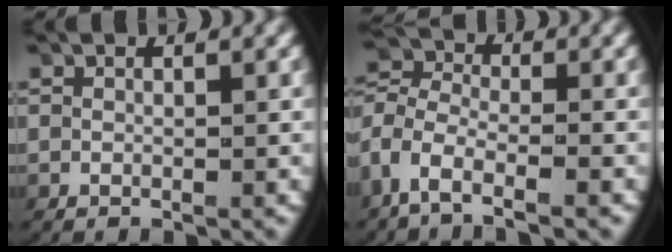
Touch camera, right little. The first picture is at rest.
{"total": 5.8, "force": [-1.4, 4.5, 3.4], "torque": [-0.095, -0.016, -0.030]}